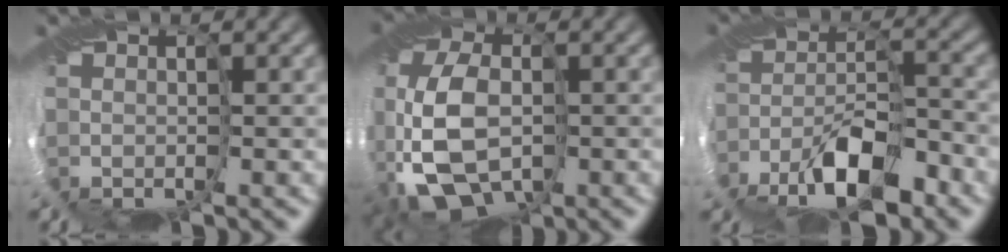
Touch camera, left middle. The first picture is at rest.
{"total": 10.4, "force": [-3.3, 6.5, 7.5], "torque": [-0.172, -0.031, -0.045]}
{"total": 4.6, "force": [-3.6, 1.0, 2.6], "torque": [-0.034, -0.001, -0.066]}